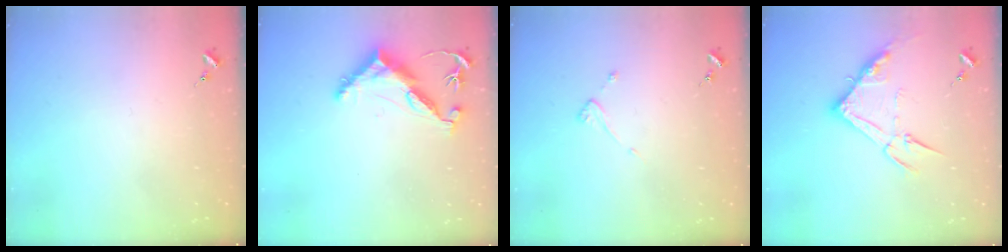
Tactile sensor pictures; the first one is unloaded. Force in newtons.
{"total": 11.7, "press": 11.7, "slide": 1.0}
{"total": 3.6, "press": 3.6, "slide": 0.3}
{"total": 13.8, "press": 13.8, "slide": 0.8}